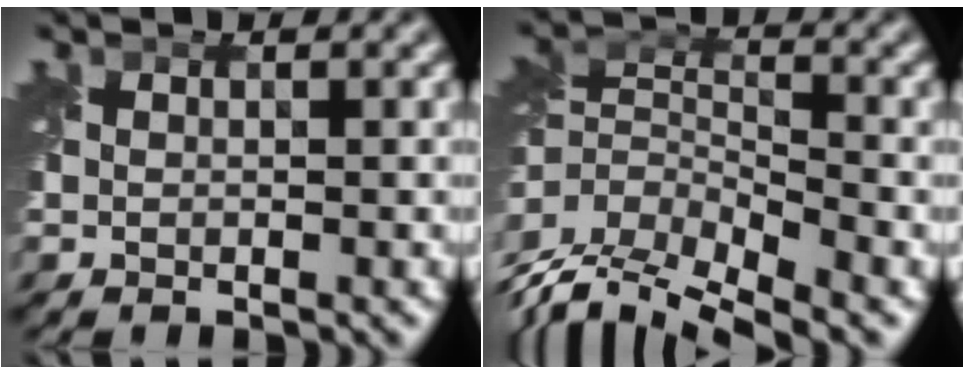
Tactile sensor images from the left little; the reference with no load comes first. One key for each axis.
{"total": 7.8, "fx": -4.5, "fy": 3.5, "fz": 5.3, "tx": -0.105, "ty": -0.008, "tz": -0.090}